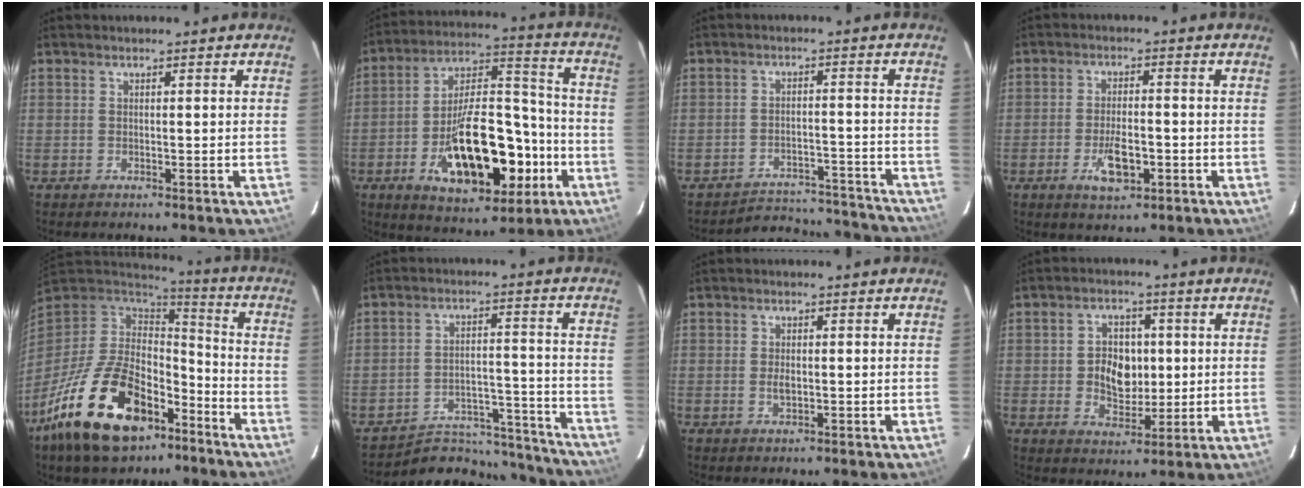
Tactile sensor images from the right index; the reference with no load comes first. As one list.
[{"total": 22.0, "force": [-7.4, 10.6, 17.8], "torque": [-0.311, 0.023, -0.101]}, {"total": 16.6, "force": [-15.8, 4.6, 2.3], "torque": [-0.045, 0.041, -0.197]}, {"total": 6.5, "force": [-2.5, 2.7, 5.4], "torque": [-0.107, -0.007, -0.039]}, {"total": 23.4, "force": [-13.3, 12.6, 14.7], "torque": [-0.293, -0.014, -0.215]}, {"total": 17.0, "force": [-15.8, 5.8, 2.8], "torque": [-0.052, 0.048, -0.204]}, {"total": 1.8, "force": [-0.2, 1.1, 1.4], "torque": [-0.025, -0.001, -0.004]}, {"total": 7.9, "force": [0.1, 6.0, 5.1], "torque": [-0.097, 0.011, 0.009]}]